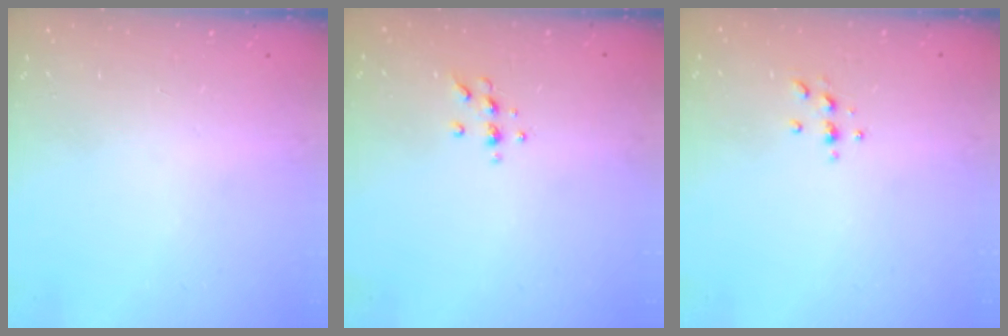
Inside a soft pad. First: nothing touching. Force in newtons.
{"total": 5.7, "press": 5.5, "slide": 1.6}
{"total": 3.0, "press": 3.0, "slide": 0.4}